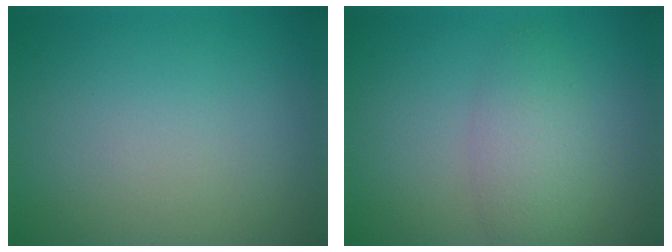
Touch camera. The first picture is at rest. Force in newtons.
{"total": 3.3, "press": 3.3, "slide": 0.1}